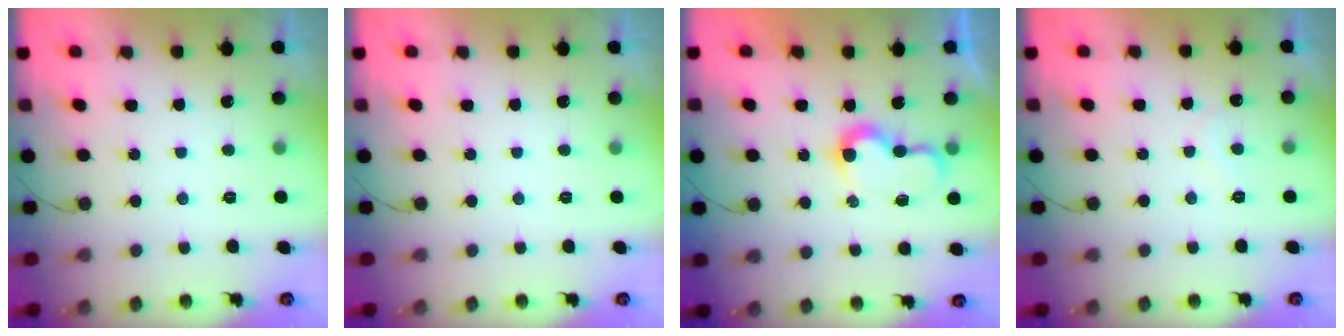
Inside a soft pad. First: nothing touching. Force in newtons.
{"total": 0.0}
{"total": 7.9, "press": 7.9, "slide": 0.7}
{"total": 4.6, "press": 4.5, "slide": 0.4}